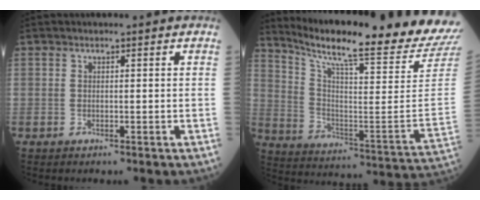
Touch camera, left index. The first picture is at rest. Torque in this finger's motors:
{"motor_torque": [-0.19, -0.89, 0.33, 0.12]}